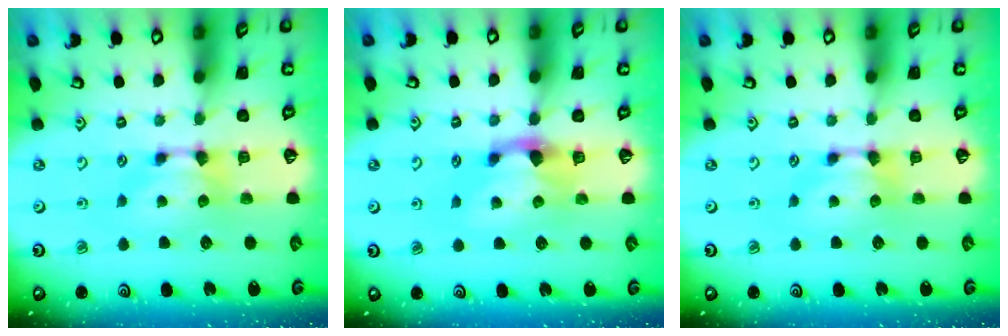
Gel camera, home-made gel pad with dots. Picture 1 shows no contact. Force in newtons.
{"total": 1.9, "press": 1.4, "slide": 1.3}
{"total": 0.0}